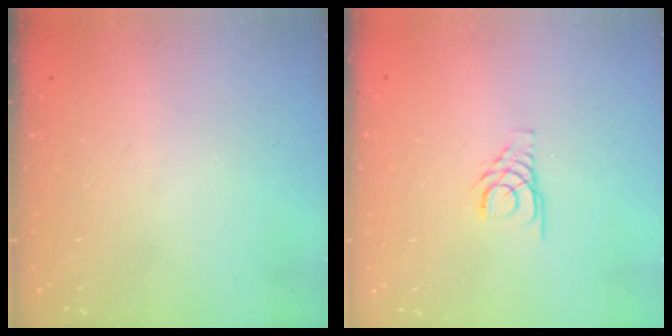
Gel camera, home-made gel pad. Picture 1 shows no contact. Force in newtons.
{"total": 3.6, "press": 3.6, "slide": 0.4}